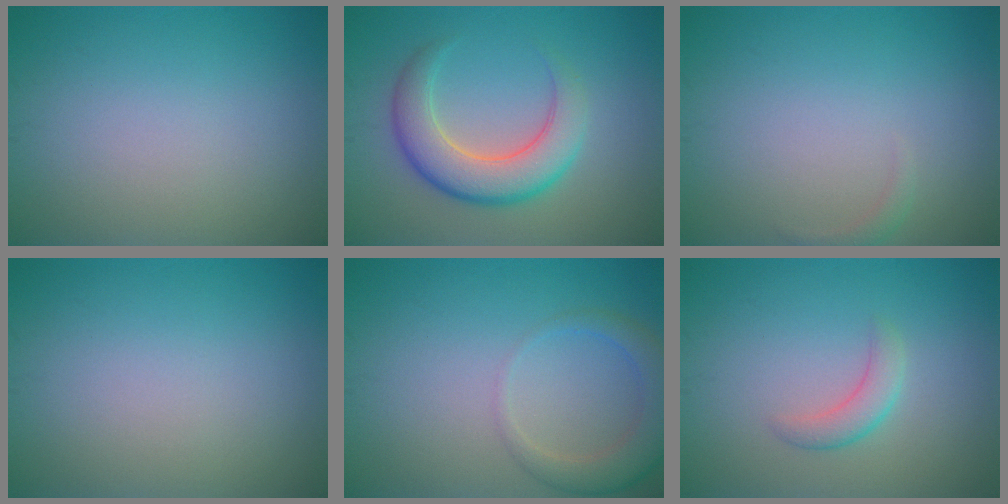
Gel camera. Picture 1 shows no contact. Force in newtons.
{"total": 6.0, "press": 6.0, "slide": 0.5}
{"total": 0.8, "press": 0.8, "slide": 0.1}
{"total": 0.0}
{"total": 3.5, "press": 3.5, "slide": 0.2}
{"total": 2.0, "press": 1.9, "slide": 0.2}